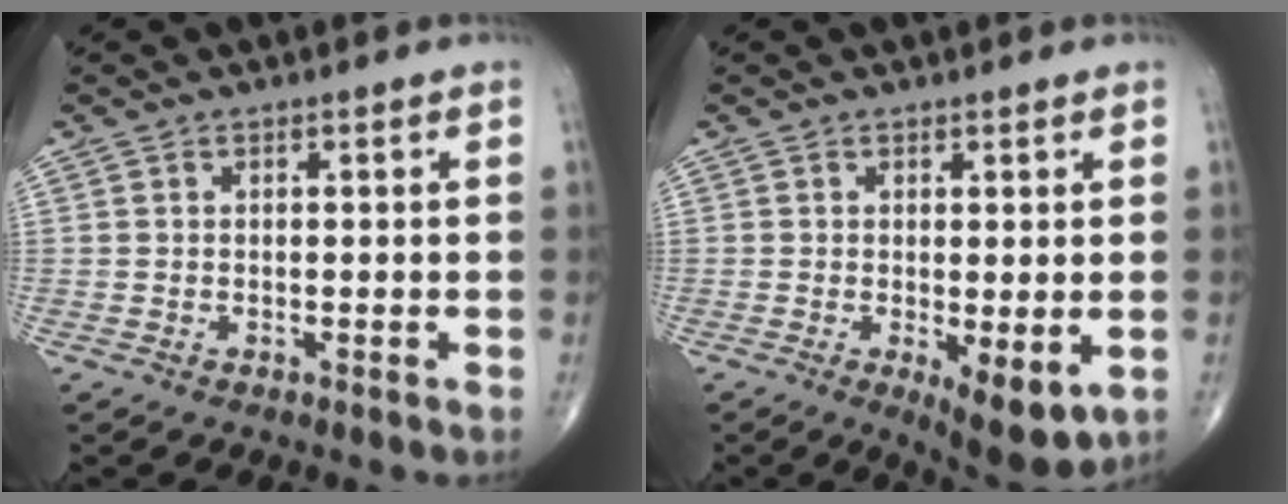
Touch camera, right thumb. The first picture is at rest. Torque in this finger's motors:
{"motor_torque": [0.00, 0.26, 0.19, -0.12, 0.02]}